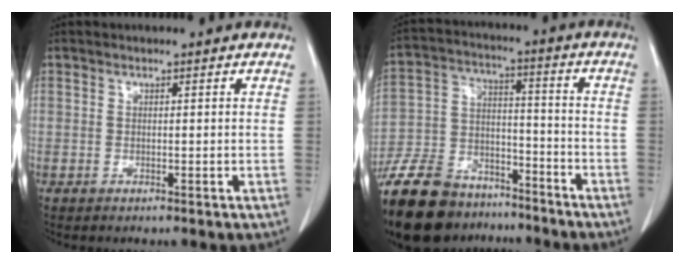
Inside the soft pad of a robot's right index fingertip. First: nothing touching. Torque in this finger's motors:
{"motor_torque": [0.12, -1.14, -0.95, -0.21]}